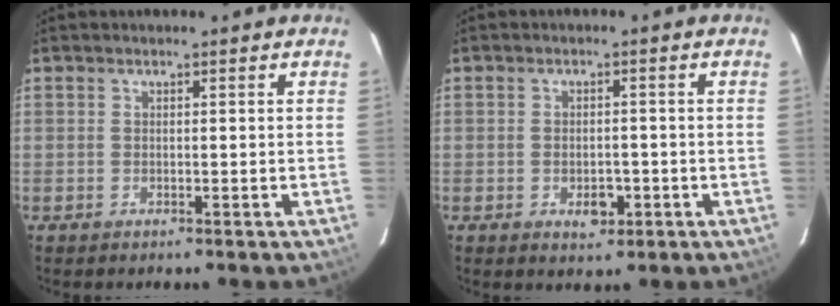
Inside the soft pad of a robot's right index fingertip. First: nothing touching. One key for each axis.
{"total": 3.8, "fx": -1.4, "fy": 2.5, "fz": 2.5, "tx": -0.045, "ty": 0.000, "tz": -0.016}